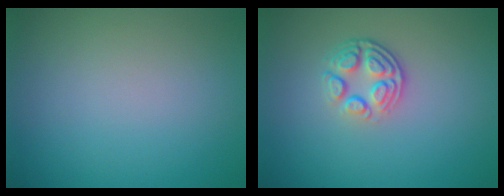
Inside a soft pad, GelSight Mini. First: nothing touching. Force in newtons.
{"total": 3.8, "press": 2.7, "slide": 2.7}